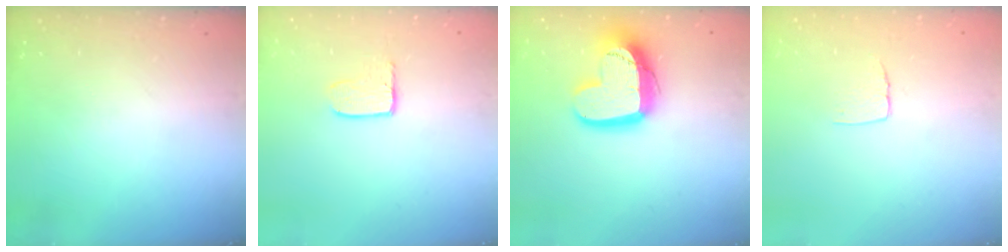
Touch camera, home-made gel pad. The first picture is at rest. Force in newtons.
{"total": 3.9, "press": 3.9, "slide": 0.4}
{"total": 16.7, "press": 16.6, "slide": 1.5}
{"total": 5.1, "press": 5.1, "slide": 0.4}